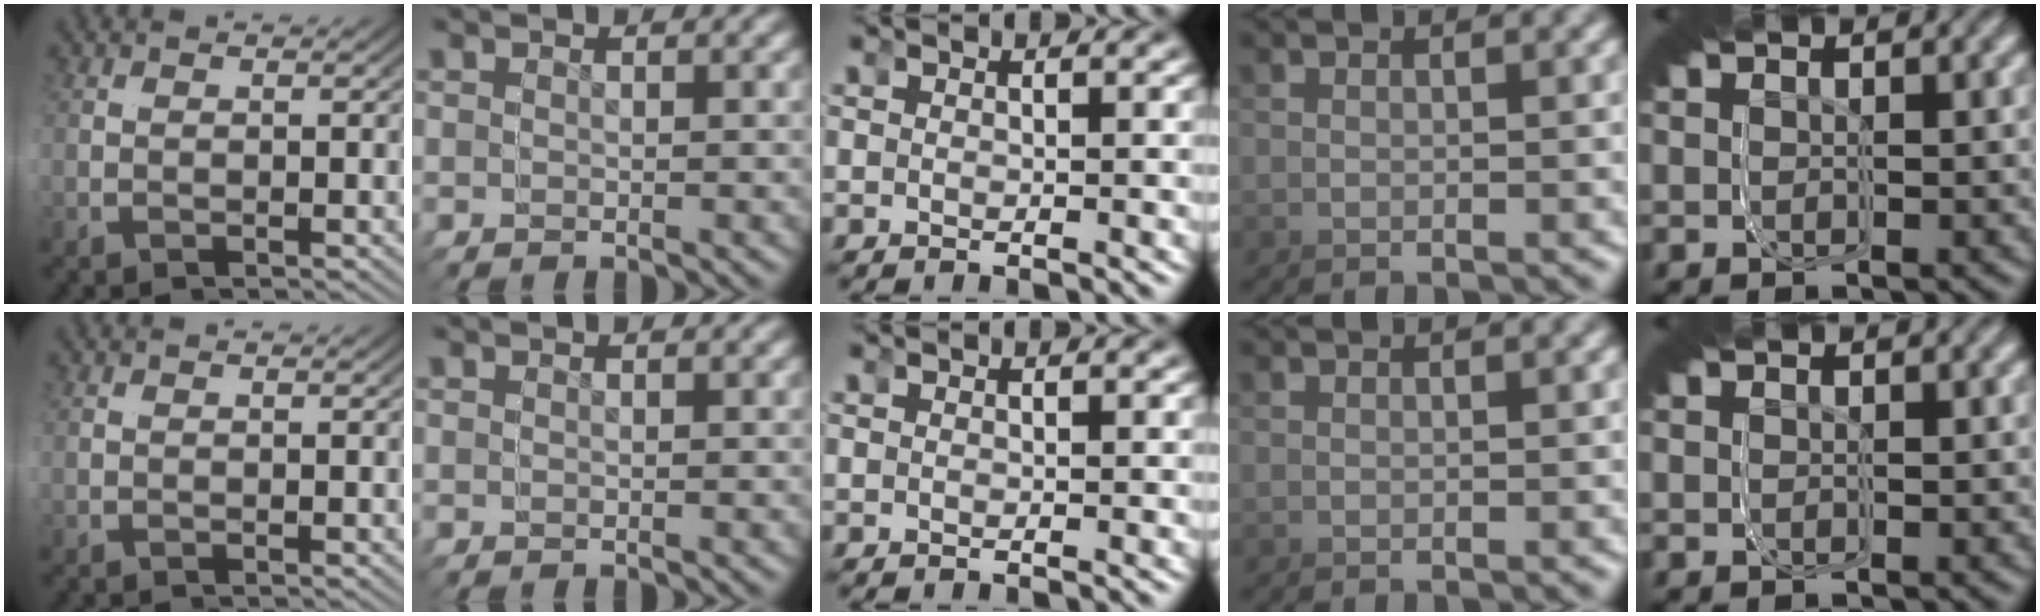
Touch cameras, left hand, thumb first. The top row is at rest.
{}